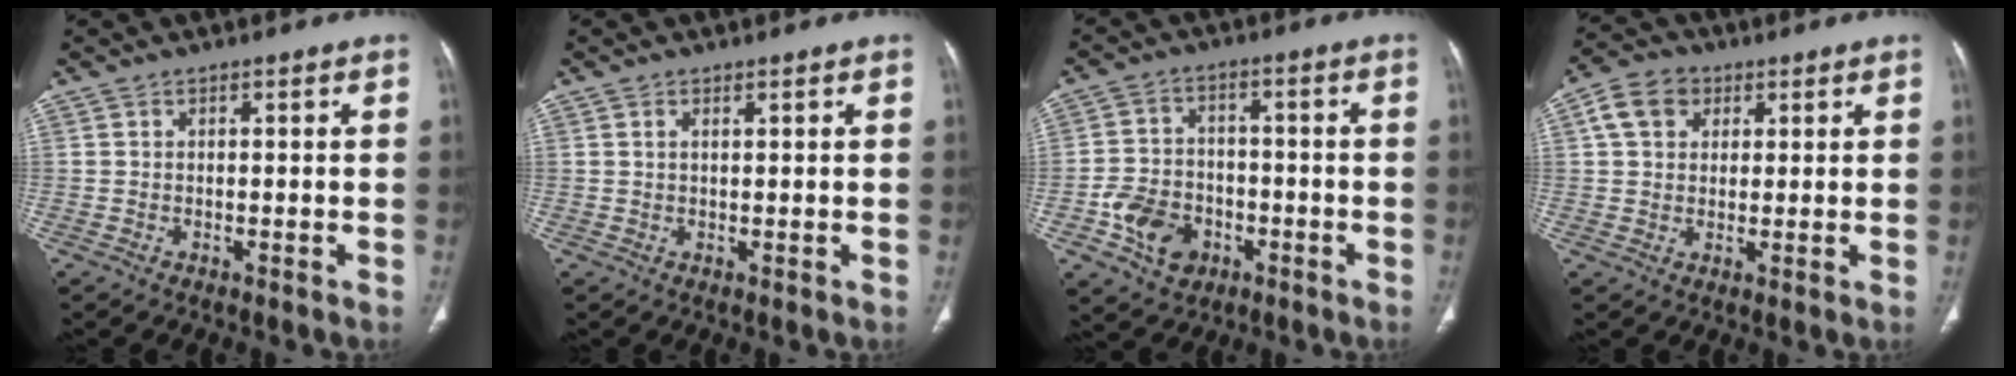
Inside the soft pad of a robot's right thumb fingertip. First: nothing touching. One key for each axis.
{"total": 0.8, "fx": 0.5, "fy": 0.3, "fz": 0.6, "tx": -0.014, "ty": 0.002, "tz": 0.010}
{"total": 9.5, "fx": -3.8, "fy": 7.2, "fz": 4.8, "tx": -0.064, "ty": 0.022, "tz": -0.061}
{"total": 7.3, "fx": 2.5, "fy": 5.8, "fz": 3.7, "tx": -0.051, "ty": 0.006, "tz": 0.040}